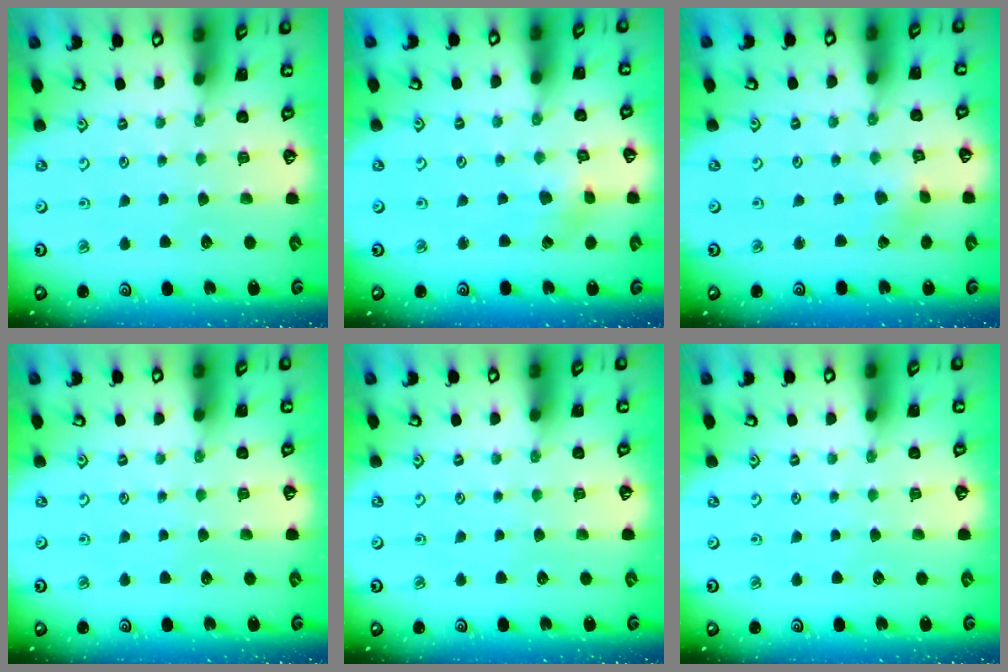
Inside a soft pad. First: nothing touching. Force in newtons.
{"total": 2.2, "press": 2.2, "slide": 0.1}
{"total": 0.6, "press": 0.5, "slide": 0.2}
{"total": 0.0}
{"total": 0.0}
{"total": 0.0}